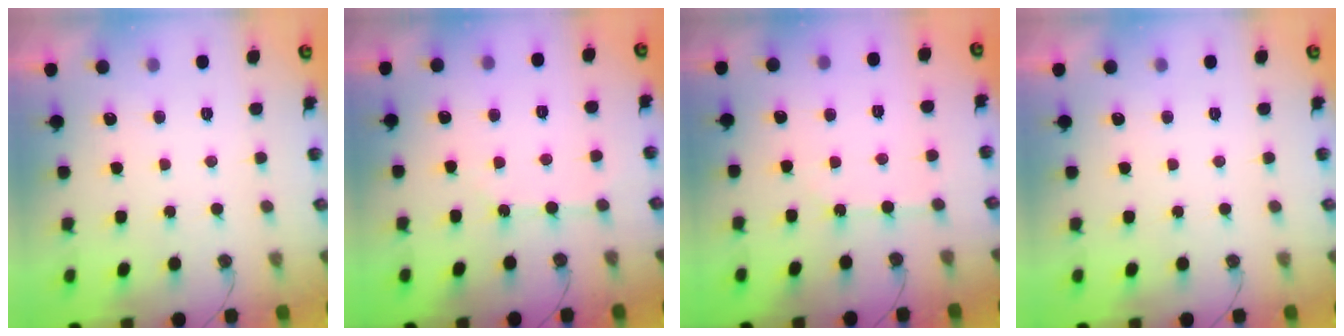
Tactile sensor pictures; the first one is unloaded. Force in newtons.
{"total": 2.1, "press": 2.0, "slide": 0.3}
{"total": 4.4, "press": 4.4, "slide": 0.7}
{"total": 0.0}